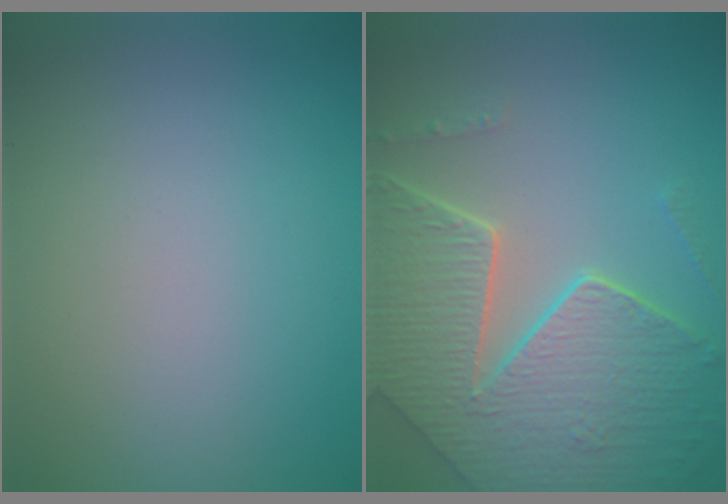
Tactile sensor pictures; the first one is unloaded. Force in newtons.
{"total": 8.2, "press": 5.9, "slide": 5.7}